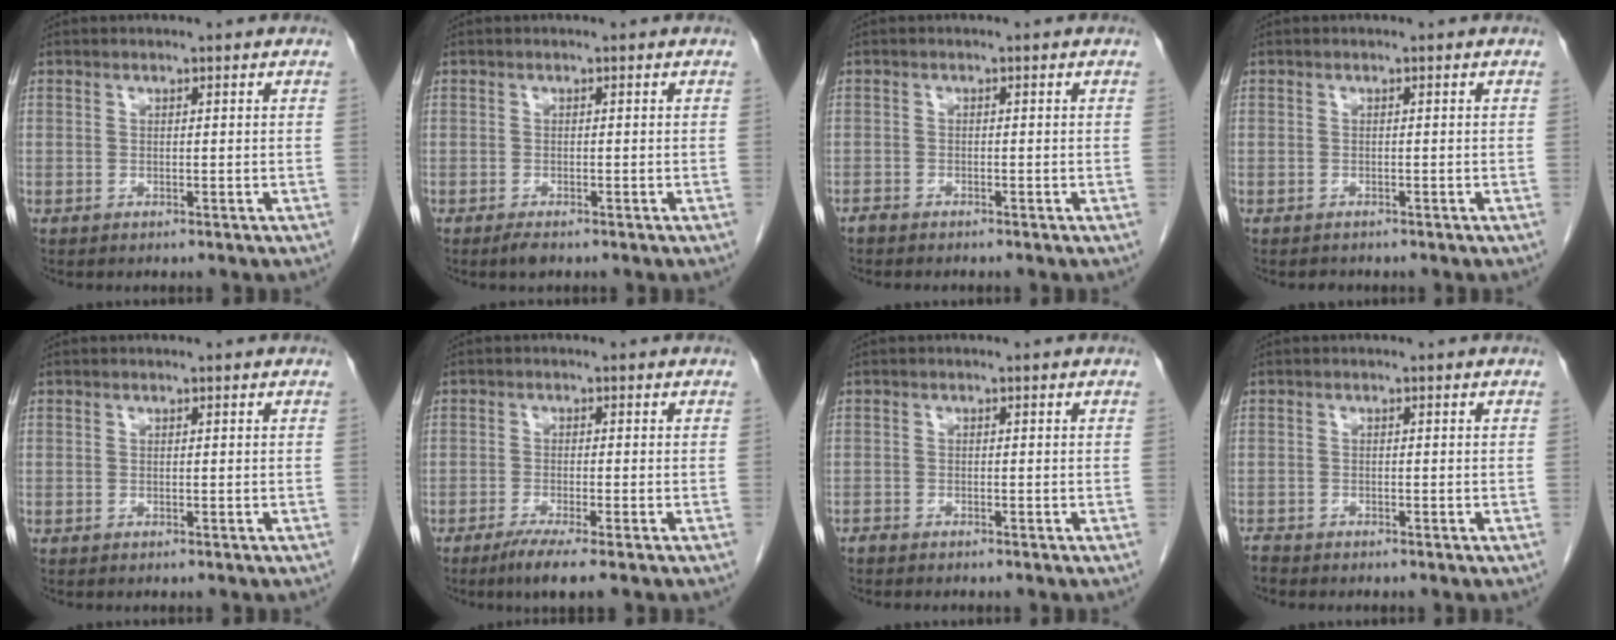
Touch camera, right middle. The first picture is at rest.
{"total": 1.5, "force": [-1.1, 0.3, 0.9], "torque": [-0.022, -0.004, -0.017]}
{"total": 1.2, "force": [-1.1, 0.3, 0.2], "torque": [-0.004, 0.000, -0.021]}
{"total": 0.7, "force": [-0.6, 0.3, 0.0], "torque": [-0.008, -0.001, -0.011]}
{"total": 0.0}
{"total": 4.3, "force": [-2.9, -0.3, 3.1], "torque": [-0.057, -0.013, -0.055]}
{"total": 1.0, "force": [-1.0, 0.2, 0.2], "torque": [-0.005, 0.000, -0.019]}
{"total": 1.0, "force": [-1.0, 0.1, -0.1], "torque": [-0.001, -0.003, -0.022]}